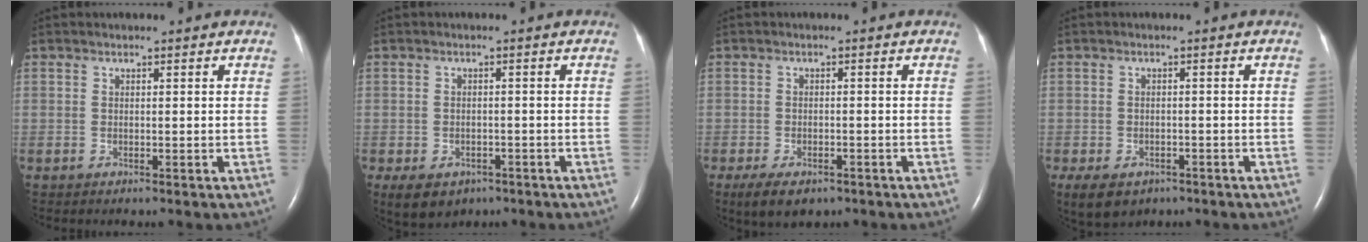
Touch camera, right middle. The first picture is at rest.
{"total": 7.1, "force": [-4.4, 4.8, 3.0], "torque": [-0.058, 0.001, -0.057]}
{"total": 5.2, "force": [-3.5, 2.4, 3.0], "torque": [-0.056, -0.007, -0.051]}
{"total": 8.6, "force": [-5.3, 5.6, 3.8], "torque": [-0.085, -0.003, -0.072]}